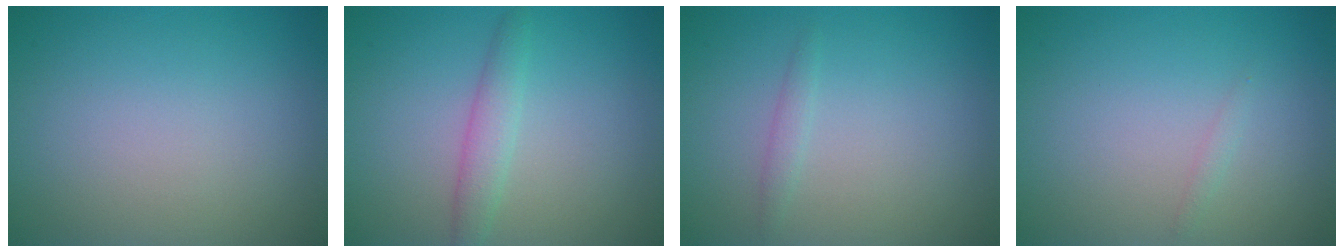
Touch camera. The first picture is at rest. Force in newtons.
{"total": 2.0, "press": 2.0, "slide": 0.1}
{"total": 0.9, "press": 0.9, "slide": 0.0}
{"total": 0.6, "press": 0.6, "slide": 0.0}